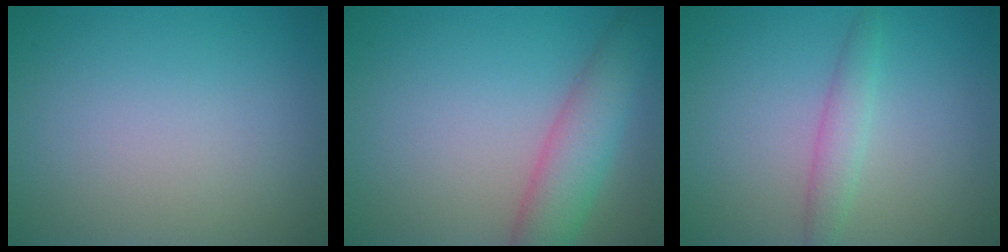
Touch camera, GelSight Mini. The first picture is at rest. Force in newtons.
{"total": 5.1, "press": 5.1, "slide": 0.3}
{"total": 1.9, "press": 1.9, "slide": 0.1}